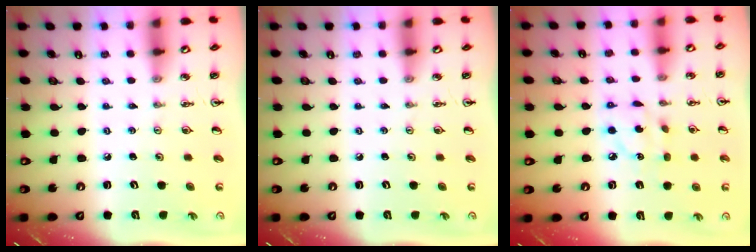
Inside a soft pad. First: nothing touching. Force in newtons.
{"total": 0.0}
{"total": 7.3, "press": 7.3, "slide": 0.1}